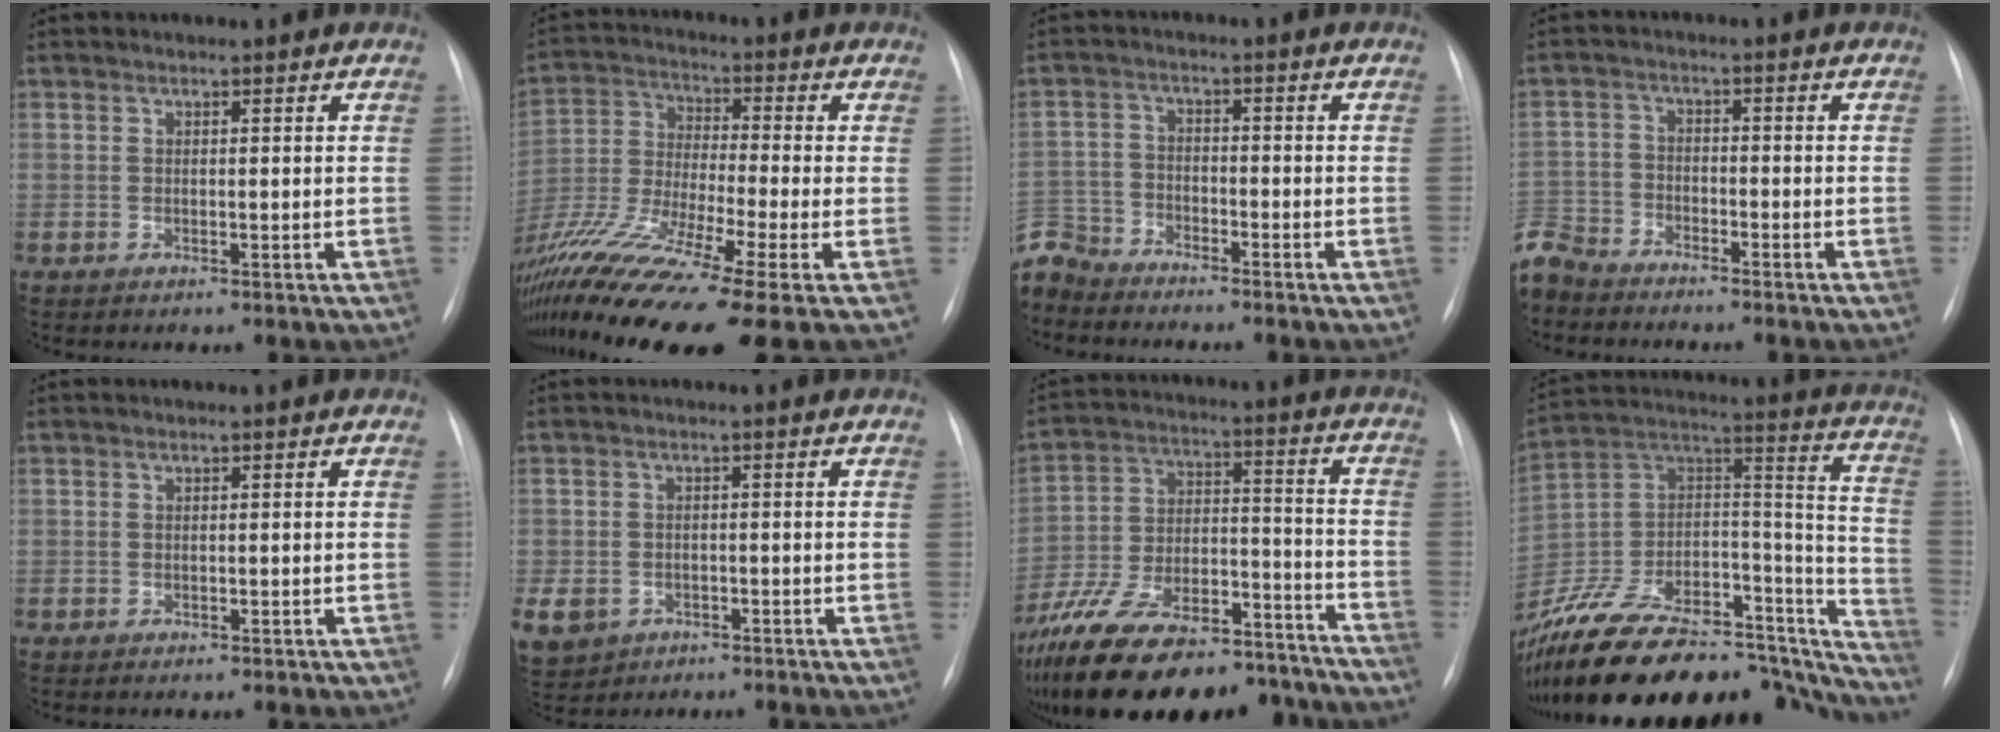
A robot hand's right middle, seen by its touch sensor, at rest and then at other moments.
{"total": 19.1, "force": [-13.0, -0.4, 14.0], "torque": [-0.285, -0.049, -0.240]}
{"total": 7.2, "force": [-6.9, 2.0, -0.3], "torque": [0.001, 0.003, -0.142]}
{"total": 7.5, "force": [-7.0, 2.6, 0.7], "torque": [-0.022, -0.004, -0.140]}
{"total": 0.8, "force": [-0.2, 0.6, 0.3], "torque": [-0.005, 0.001, 0.000]}
{"total": 13.8, "force": [-5.8, 11.4, 5.1], "torque": [-0.168, 0.000, -0.076]}
{"total": 27.3, "force": [-21.8, 9.4, 13.5], "torque": [-0.242, 0.004, -0.339]}
{"total": 40.4, "force": [-32.5, 14.1, 19.4], "torque": [-0.299, -0.011, -0.473]}